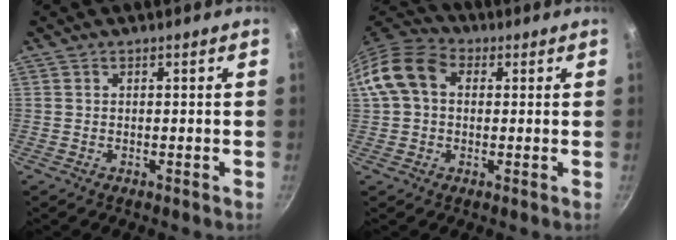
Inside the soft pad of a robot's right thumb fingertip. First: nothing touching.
{"total": 11.3, "force": [2.0, 8.4, 7.3], "torque": [-0.121, 0.028, 0.018]}